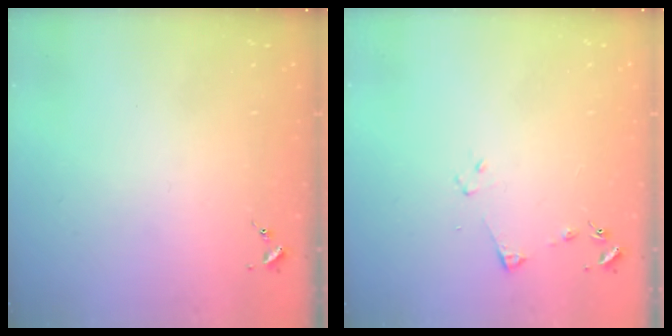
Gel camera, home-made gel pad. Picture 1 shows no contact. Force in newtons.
{"total": 4.5, "press": 4.5, "slide": 0.6}